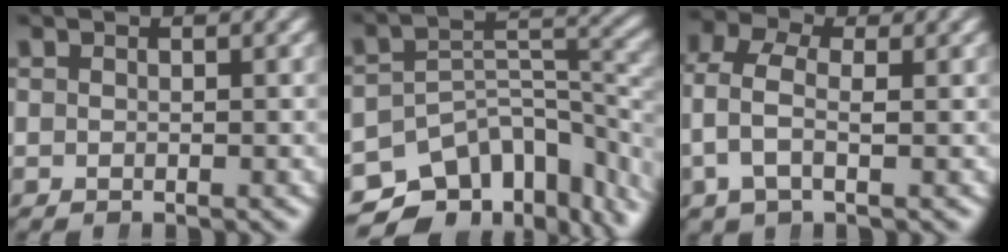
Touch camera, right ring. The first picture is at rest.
{"total": 11.8, "force": [-6.0, 7.5, 6.9], "torque": [-0.085, -0.021, -0.089]}
{"total": 4.1, "force": [0.3, 2.7, 3.1], "torque": [-0.077, -0.011, 0.009]}